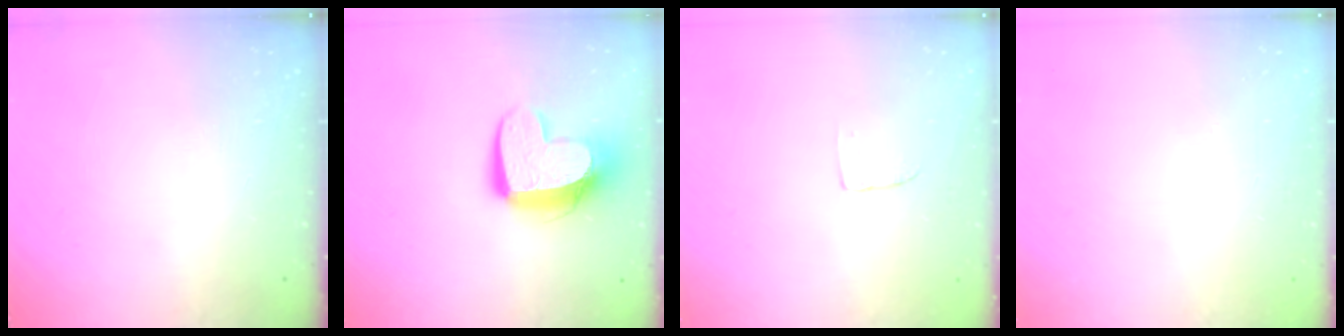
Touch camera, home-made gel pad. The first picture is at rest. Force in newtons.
{"total": 12.2, "press": 12.1, "slide": 0.8}
{"total": 2.4, "press": 2.4, "slide": 0.1}
{"total": 0.0}